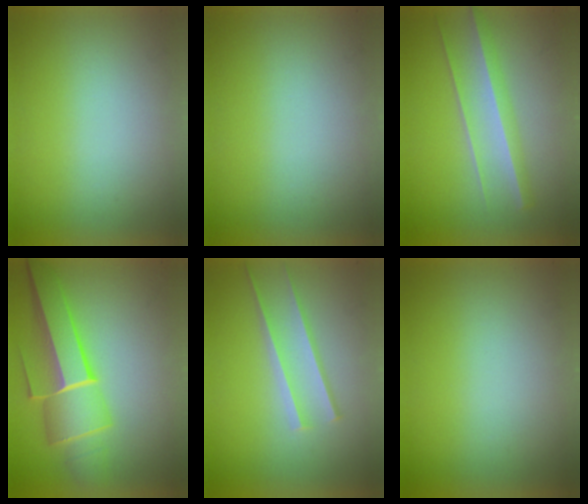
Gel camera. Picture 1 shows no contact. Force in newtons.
{"total": 0.0}
{"total": 9.1}
{"total": 5.4}
{"total": 1.6}
{"total": 0.0}